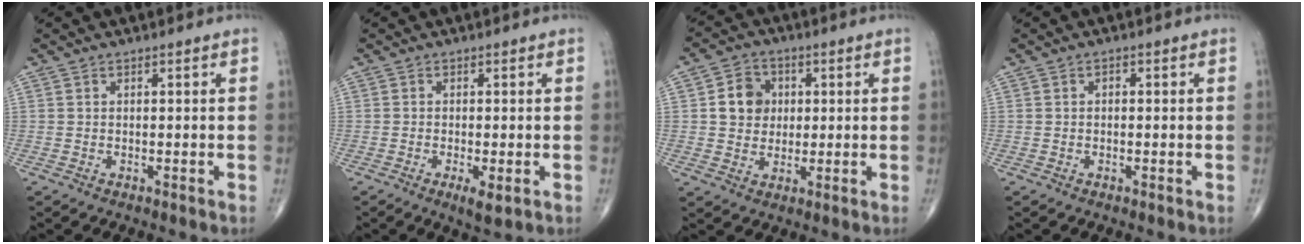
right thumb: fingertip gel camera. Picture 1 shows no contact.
{"total": 3.3, "force": [-1.2, 0.9, 2.9], "torque": [-0.054, -0.009, -0.021]}
{"total": 7.3, "force": [1.2, 6.3, 3.5], "torque": [-0.030, 0.000, 0.015]}
{"total": 0.6, "force": [-0.1, 0.4, 0.4], "torque": [-0.003, 0.001, -0.003]}